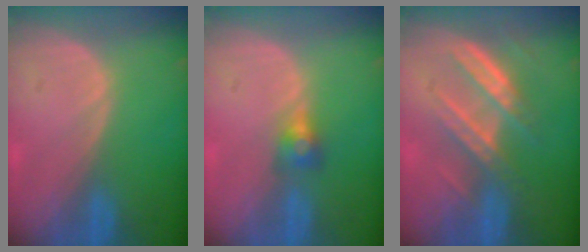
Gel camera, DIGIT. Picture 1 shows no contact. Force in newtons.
{"total": 2.8, "press": 2.5, "slide": 1.3}
{"total": 6.8, "press": 6.4, "slide": 2.3}